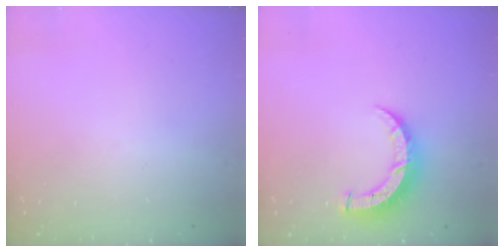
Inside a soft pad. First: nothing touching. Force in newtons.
{"total": 8.2, "press": 8.2, "slide": 0.6}